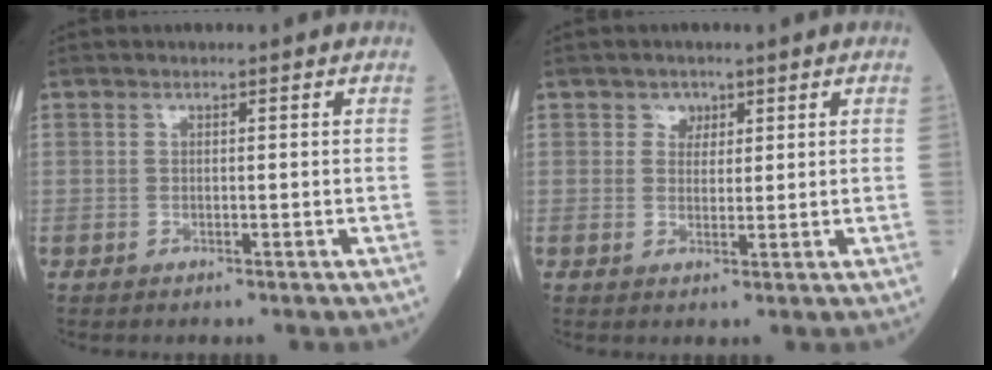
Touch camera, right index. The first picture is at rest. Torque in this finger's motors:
{"motor_torque": [0.02, 0.18, -0.01, 0.01]}